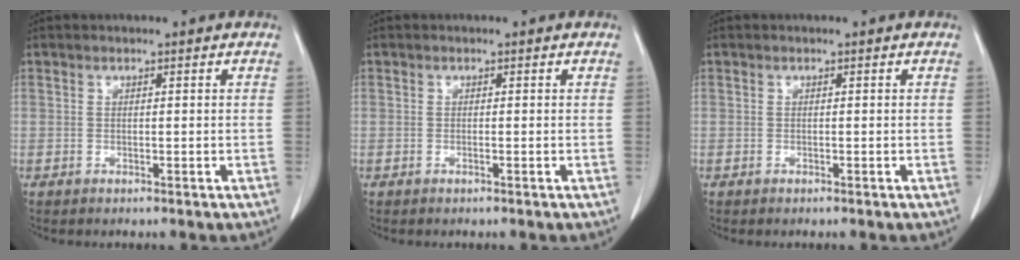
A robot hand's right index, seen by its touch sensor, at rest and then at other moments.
{"total": 0.0}
{"total": 0.0}